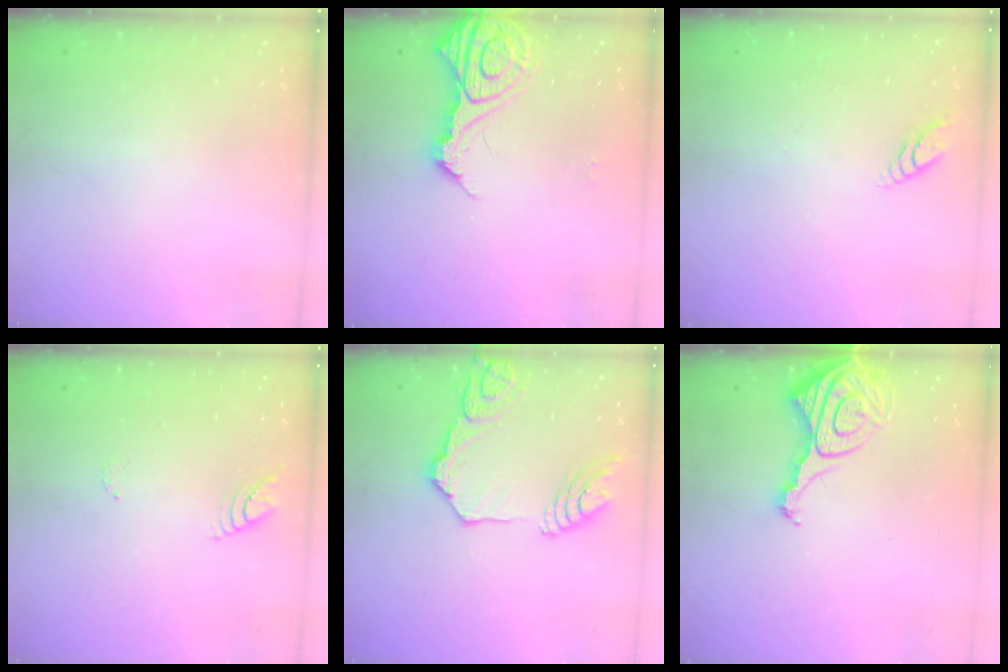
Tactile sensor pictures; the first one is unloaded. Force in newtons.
{"total": 14.3, "press": 14.3, "slide": 1.4}
{"total": 4.0, "press": 4.0, "slide": 0.4}
{"total": 4.8, "press": 4.8, "slide": 0.4}
{"total": 16.2, "press": 16.1, "slide": 1.9}
{"total": 11.7, "press": 11.7, "slide": 1.2}